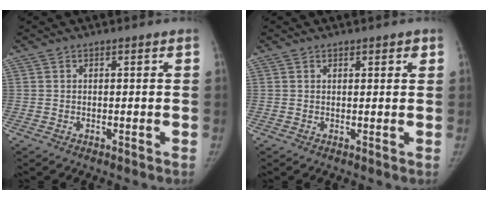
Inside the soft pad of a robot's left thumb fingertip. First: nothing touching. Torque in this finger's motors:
{"motor_torque": [-0.23, -0.04, -0.14, 0.05, -0.06]}